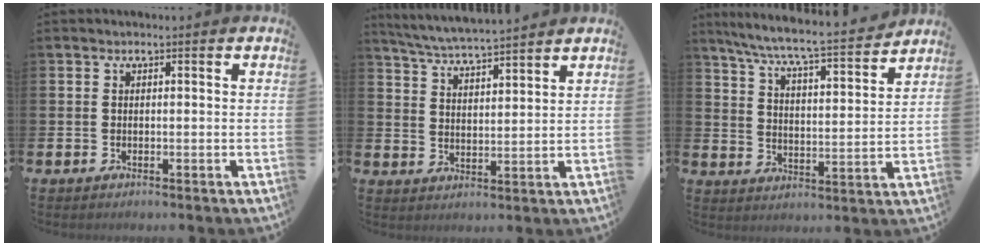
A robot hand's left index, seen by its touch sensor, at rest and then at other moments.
{"total": 5.5, "force": [5.4, -0.2, 0.9], "torque": [-0.039, -0.034, 0.096]}
{"total": 7.7, "force": [7.1, 0.3, 2.8], "torque": [-0.077, -0.058, 0.118]}